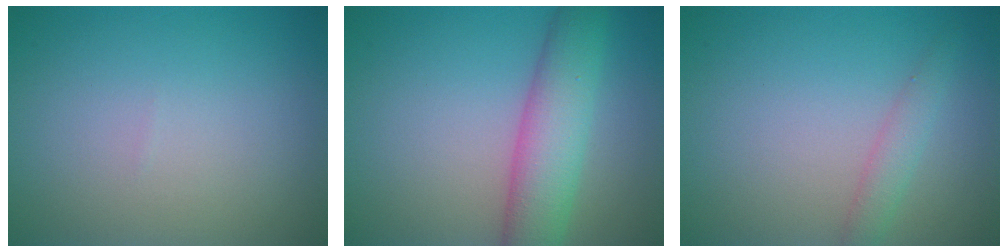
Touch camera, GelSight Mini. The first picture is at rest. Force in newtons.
{"total": 5.9, "press": 5.9, "slide": 0.2}
{"total": 1.7, "press": 1.7, "slide": 0.1}